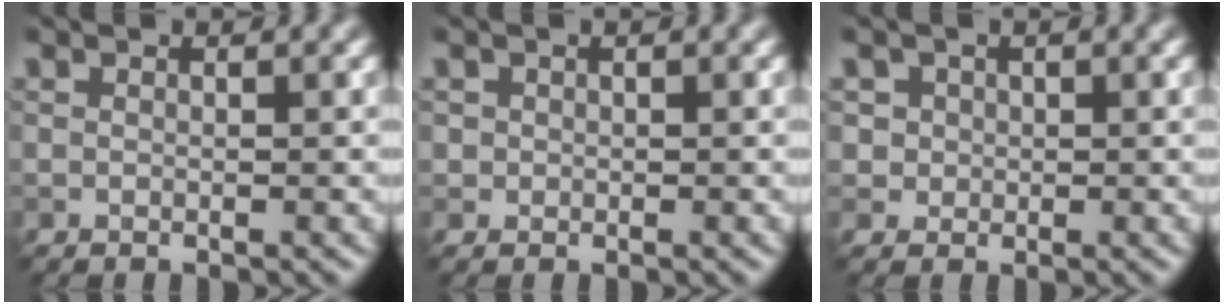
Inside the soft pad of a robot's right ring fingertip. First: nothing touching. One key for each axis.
{"total": 0.7, "fx": 0.1, "fy": 0.7, "fz": 0.1, "tx": 0.008, "ty": -0.003, "tz": 0.000}
{"total": 2.9, "fx": 1.1, "fy": 2.6, "fz": 1.0, "tx": -0.013, "ty": 0.004, "tz": 0.018}